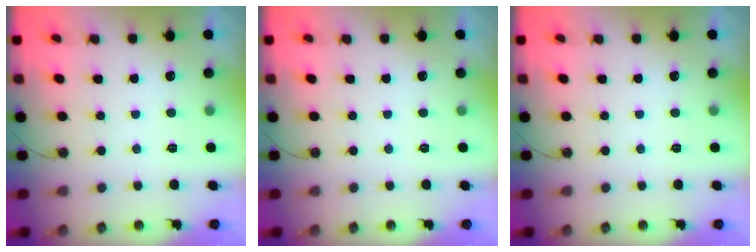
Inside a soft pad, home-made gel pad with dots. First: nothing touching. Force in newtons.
{"total": 0.0}
{"total": 0.0}